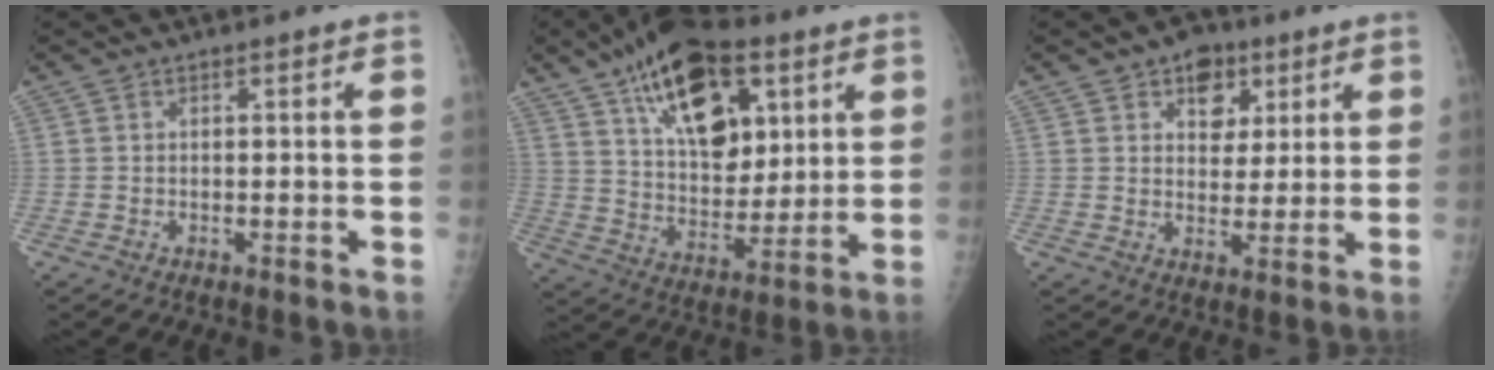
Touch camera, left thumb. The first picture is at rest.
{"total": 20.1, "force": [9.5, 11.2, 13.7], "torque": [-0.178, -0.037, 0.159]}
{"total": 7.5, "force": [3.7, 5.5, 3.6], "torque": [-0.014, -0.011, 0.051]}